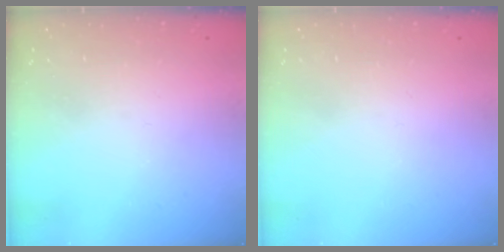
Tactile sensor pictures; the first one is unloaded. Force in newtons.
{"total": 1.8, "press": 1.8, "slide": 0.1}